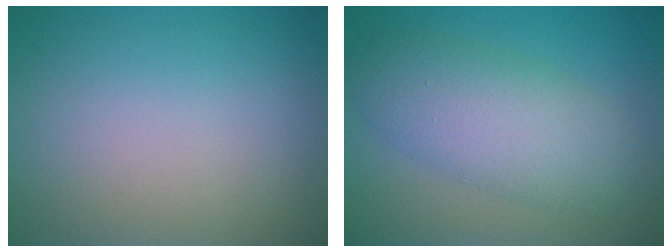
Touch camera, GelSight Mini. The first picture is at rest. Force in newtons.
{"total": 6.1, "press": 6.1, "slide": 0.2}